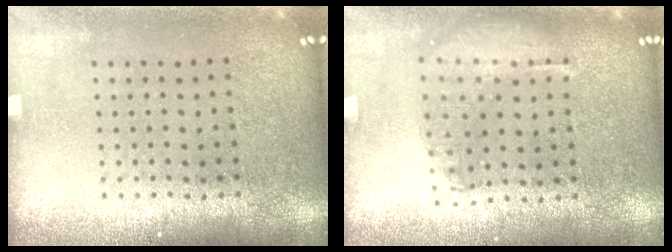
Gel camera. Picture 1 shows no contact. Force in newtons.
{"total": 1.3, "press": 1.2, "slide": 0.4}